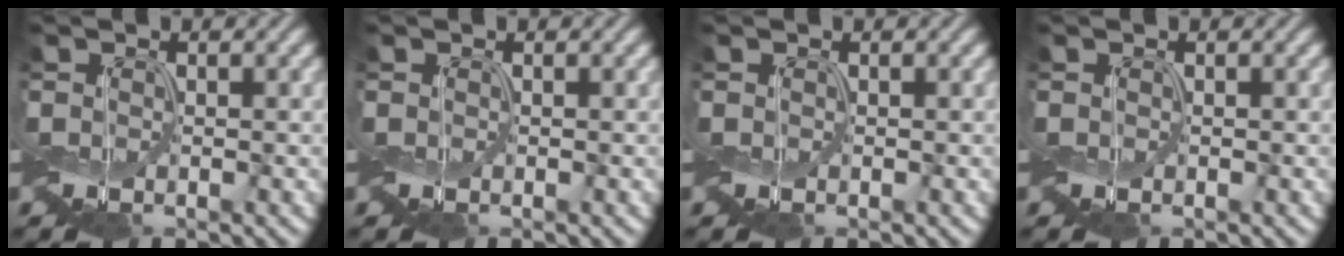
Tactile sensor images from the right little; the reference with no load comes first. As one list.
[{"total": 0.0}, {"total": 0.0}, {"total": 0.0}]